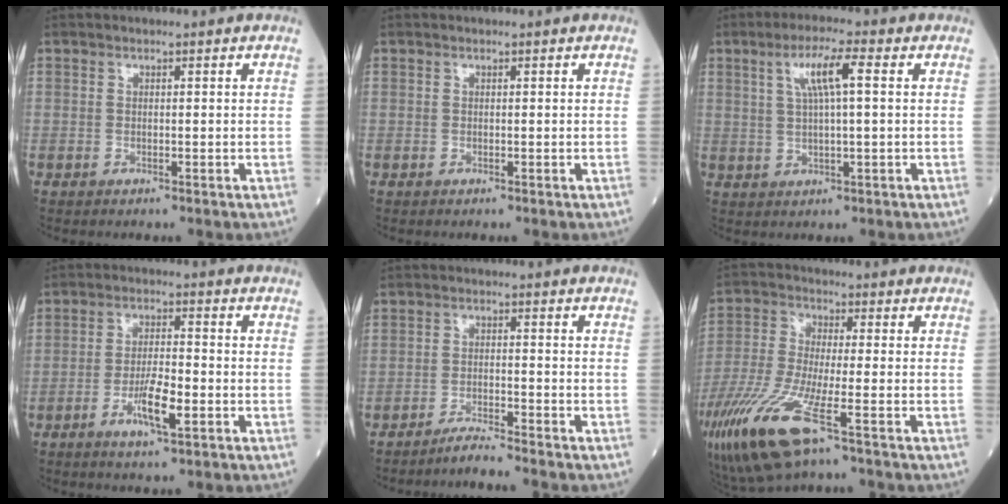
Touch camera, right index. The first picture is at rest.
{"total": 0.0}
{"total": 6.3, "force": [1.9, 0.5, 6.0], "torque": [-0.113, 0.010, 0.036]}
{"total": 6.0, "force": [-2.3, 1.0, 5.4], "torque": [-0.099, -0.003, -0.042]}
{"total": 3.5, "force": [-3.2, -1.2, 0.6], "torque": [-0.013, -0.015, -0.062]}
{"total": 15.2, "force": [-8.0, 2.6, 12.6], "torque": [-0.284, -0.037, -0.150]}